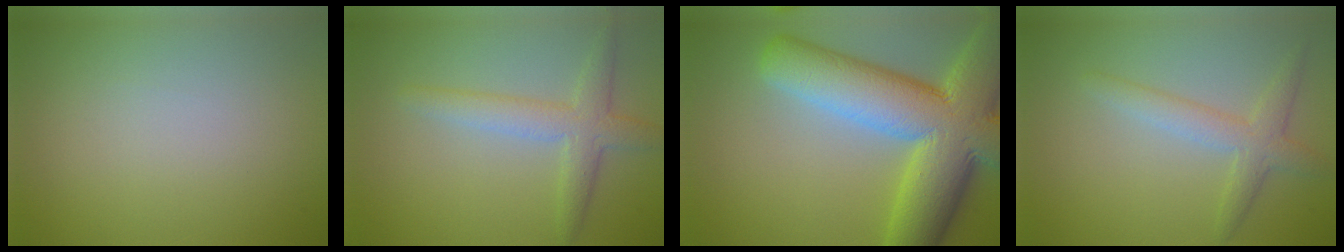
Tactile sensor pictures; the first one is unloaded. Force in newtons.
{"total": 2.8, "press": 2.8, "slide": 0.2}
{"total": 13.7, "press": 13.7, "slide": 0.6}
{"total": 3.0, "press": 3.0, "slide": 0.1}